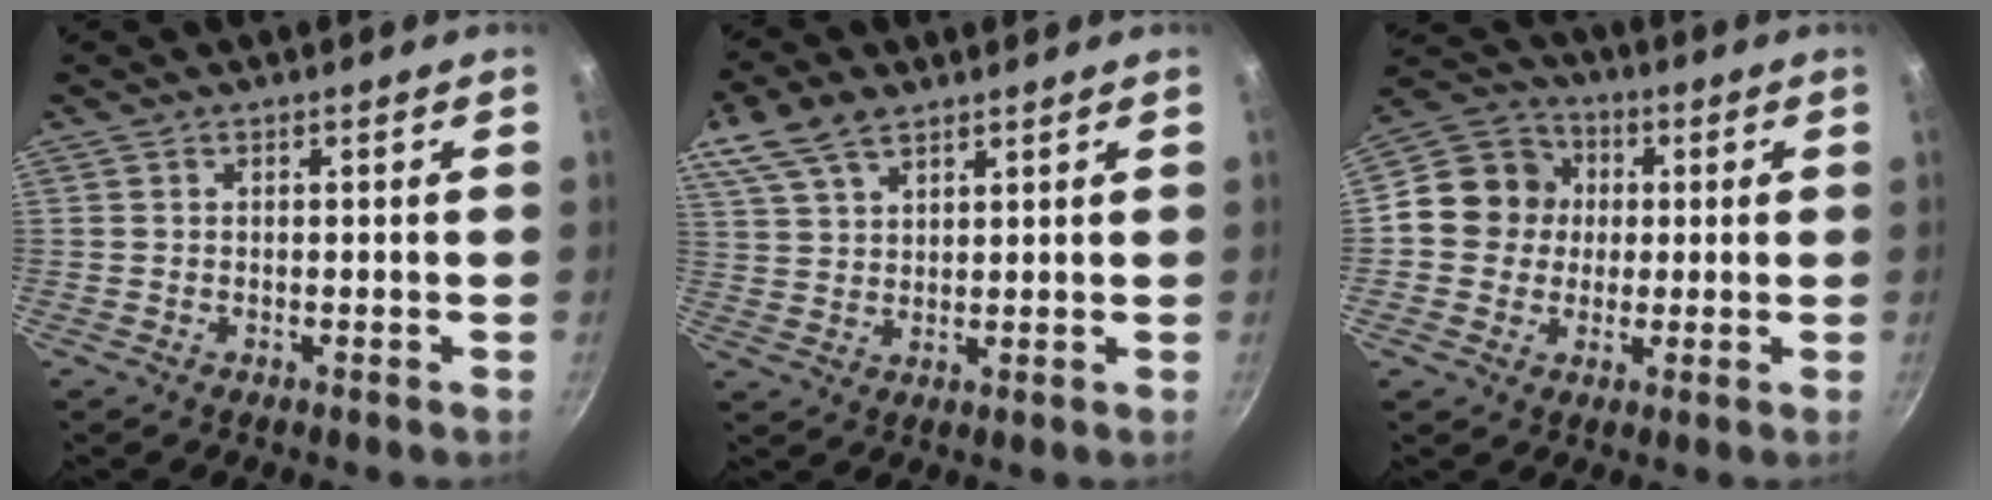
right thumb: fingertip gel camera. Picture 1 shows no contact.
{"total": 10.4, "force": [6.8, 5.3, 5.8], "torque": [-0.111, 0.002, 0.133]}
{"total": 11.1, "force": [0.8, 10.3, 4.2], "torque": [-0.035, 0.020, -0.006]}